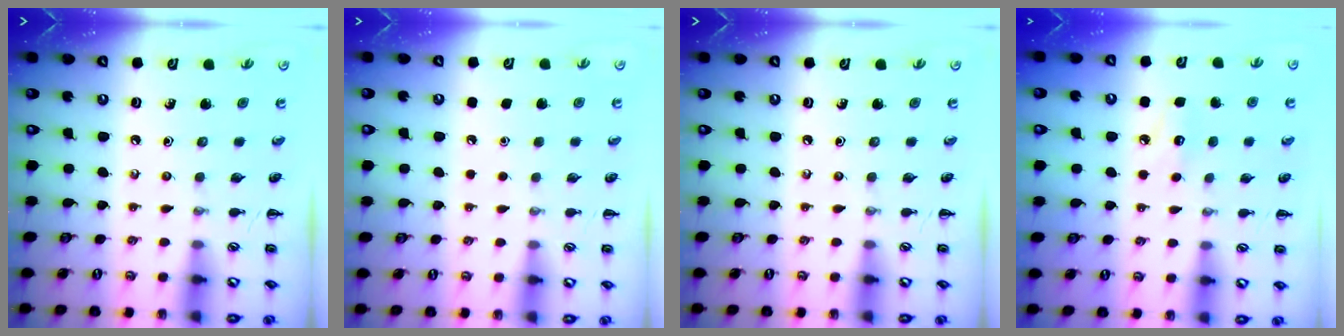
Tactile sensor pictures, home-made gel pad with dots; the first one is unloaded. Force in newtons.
{"total": 1.7, "press": 1.7, "slide": 0.1}
{"total": 0.0}
{"total": 7.5, "press": 7.2, "slide": 2.1}